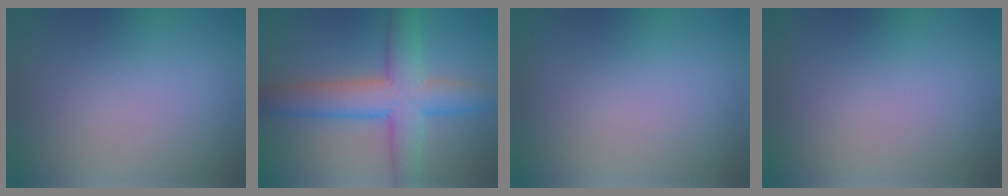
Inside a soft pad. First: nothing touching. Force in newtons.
{"total": 7.9, "press": 7.9, "slide": 0.2}
{"total": 0.0}
{"total": 0.0}